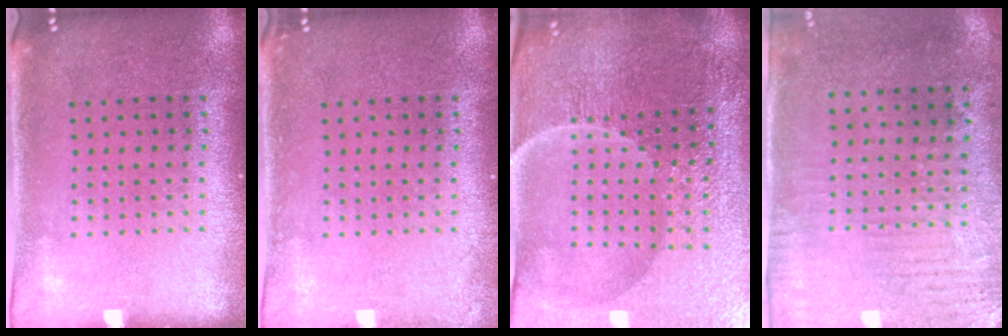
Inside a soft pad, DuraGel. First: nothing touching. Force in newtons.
{"total": 0.8, "press": 0.8, "slide": 0.1}
{"total": 4.6, "press": 4.5, "slide": 1.1}
{"total": 2.9, "press": 2.4, "slide": 1.7}